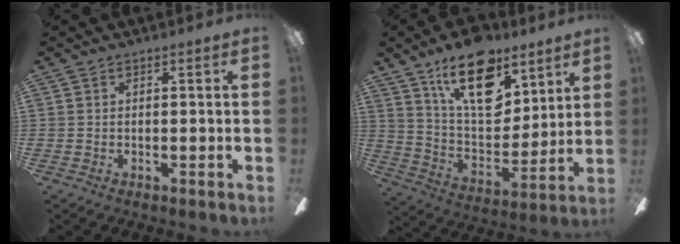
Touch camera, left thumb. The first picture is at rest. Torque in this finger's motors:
{"motor_torque": [0.65, 0.39, 1.62, -1.15, 0.16]}